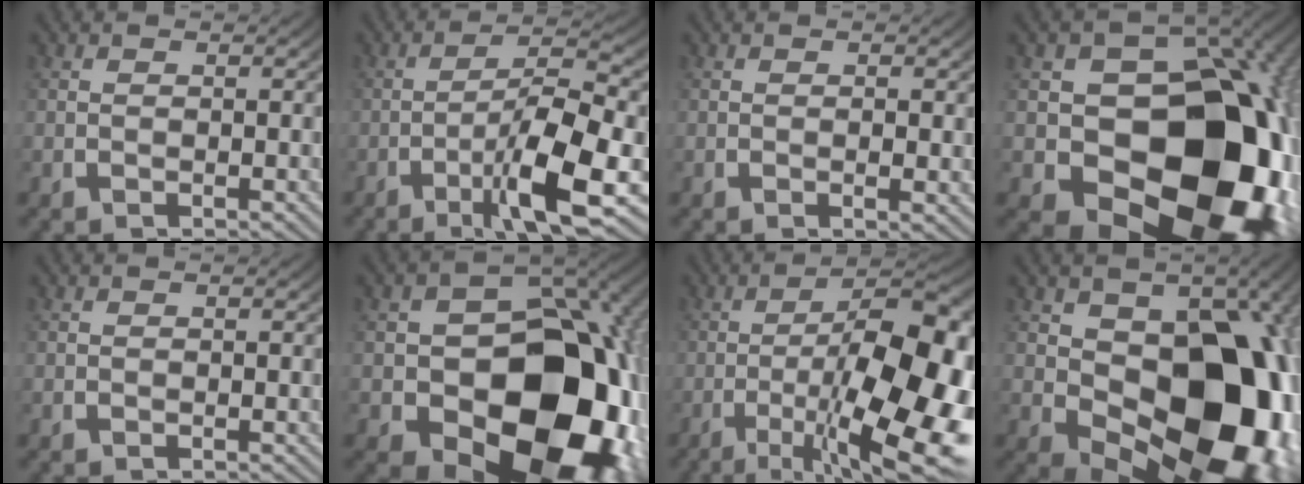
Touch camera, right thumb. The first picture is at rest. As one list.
[{"total": 8.1, "force": [-2.6, 2.5, 7.3], "torque": [-0.132, -0.013, -0.044]}, {"total": 0.8, "force": [0.1, 0.2, 0.8], "torque": [-0.012, -0.003, 0.000]}, {"total": 30.6, "force": [-4.5, 20.5, 22.2], "torque": [-0.350, -0.087, -0.038]}, {"total": 0.0}, {"total": 25.8, "force": [-4.3, 16.6, 19.2], "torque": [-0.312, -0.085, -0.028]}, {"total": 16.6, "force": [-3.8, 7.8, 14.1], "torque": [-0.220, -0.043, -0.038]}, {"total": 22.6, "force": [-2.8, 14.5, 17.1], "torque": [-0.279, -0.078, -0.007]}]